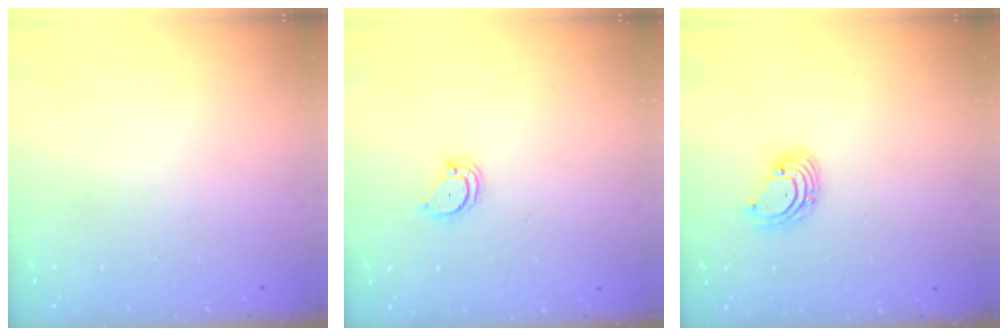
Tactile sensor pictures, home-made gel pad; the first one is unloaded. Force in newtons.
{"total": 2.6, "press": 2.6, "slide": 0.2}
{"total": 2.6, "press": 2.6, "slide": 0.1}